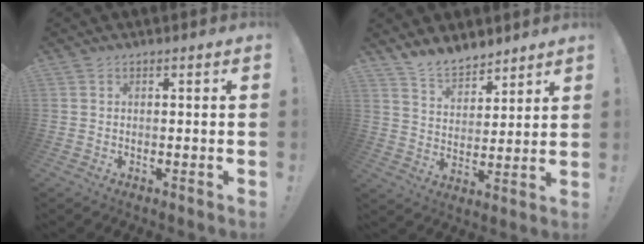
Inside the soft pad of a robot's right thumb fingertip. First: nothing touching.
{"total": 9.3, "force": [8.3, 3.9, 1.8], "torque": [-0.044, -0.061, 0.162]}